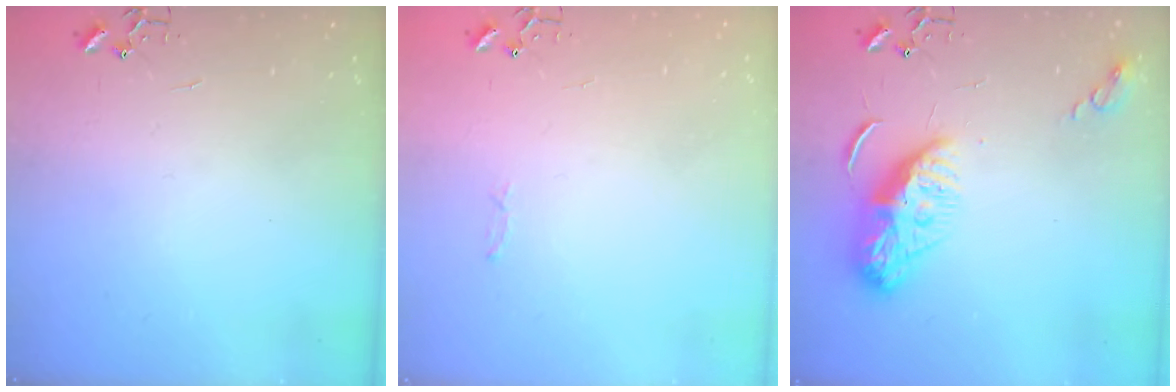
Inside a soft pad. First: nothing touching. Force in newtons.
{"total": 2.8, "press": 2.8, "slide": 0.4}
{"total": 10.0, "press": 10.0, "slide": 0.9}